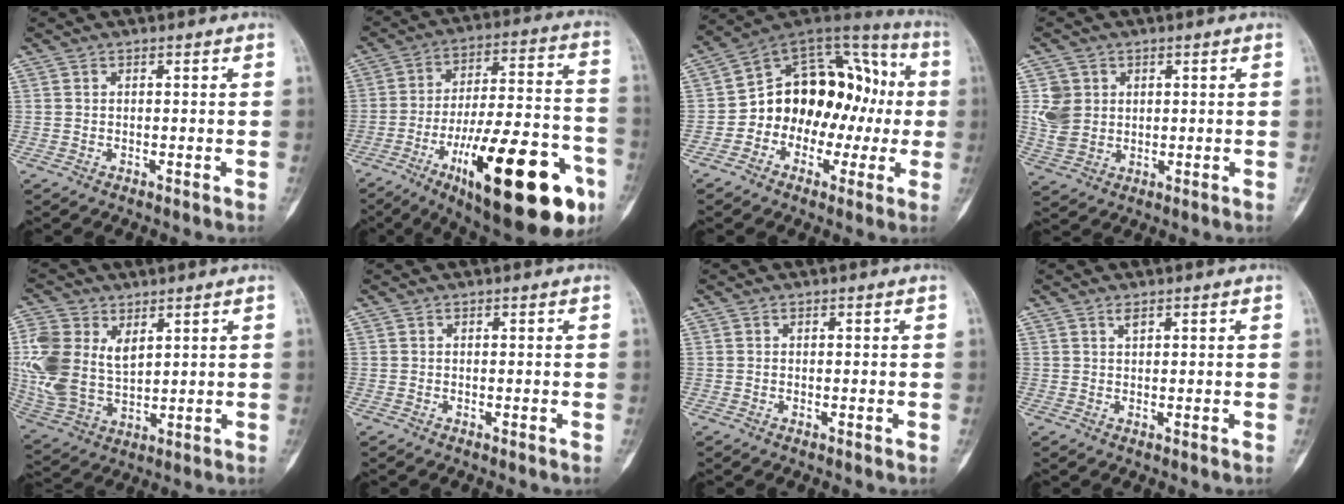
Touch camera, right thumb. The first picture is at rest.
{"total": 29.5, "force": [-12.8, 9.5, 24.8], "torque": [-0.334, 0.059, -0.184]}
{"total": 19.4, "force": [-1.7, 14.0, 13.2], "torque": [-0.132, 0.076, -0.030]}
{"total": 6.4, "force": [1.4, 5.4, 3.1], "torque": [-0.044, -0.006, 0.037]}
{"total": 14.9, "force": [4.3, 9.9, 10.3], "torque": [-0.232, -0.013, 0.093]}
{"total": 0.0}
{"total": 0.0}
{"total": 1.0, "force": [0.7, 0.2, 0.7], "torque": [-0.009, -0.003, 0.013]}